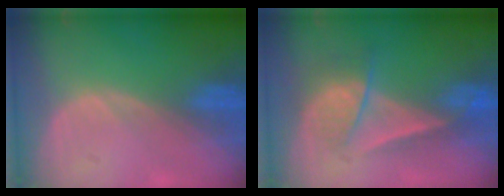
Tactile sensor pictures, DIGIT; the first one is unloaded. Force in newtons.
{"total": 7.1, "press": 6.1, "slide": 3.6}